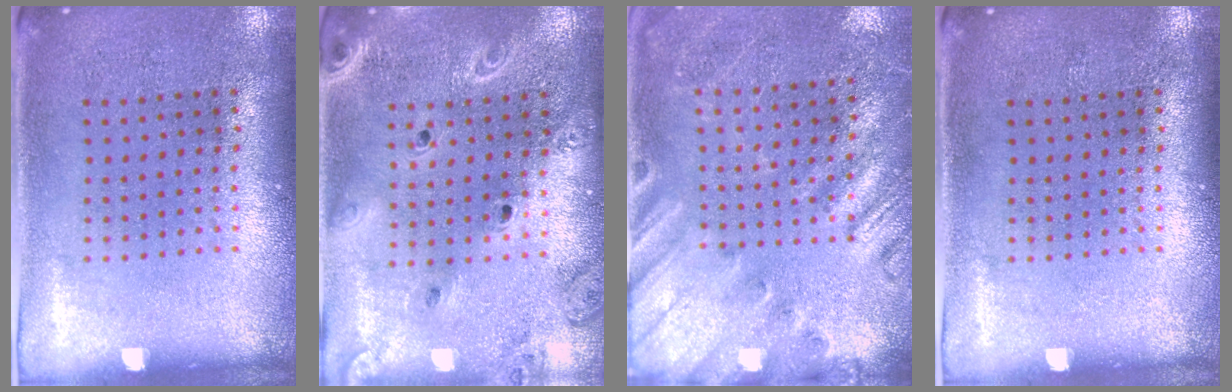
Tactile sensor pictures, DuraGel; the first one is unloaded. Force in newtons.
{"total": 2.0, "press": 1.9, "slide": 0.7}
{"total": 2.2, "press": 2.0, "slide": 1.0}
{"total": 0.0}